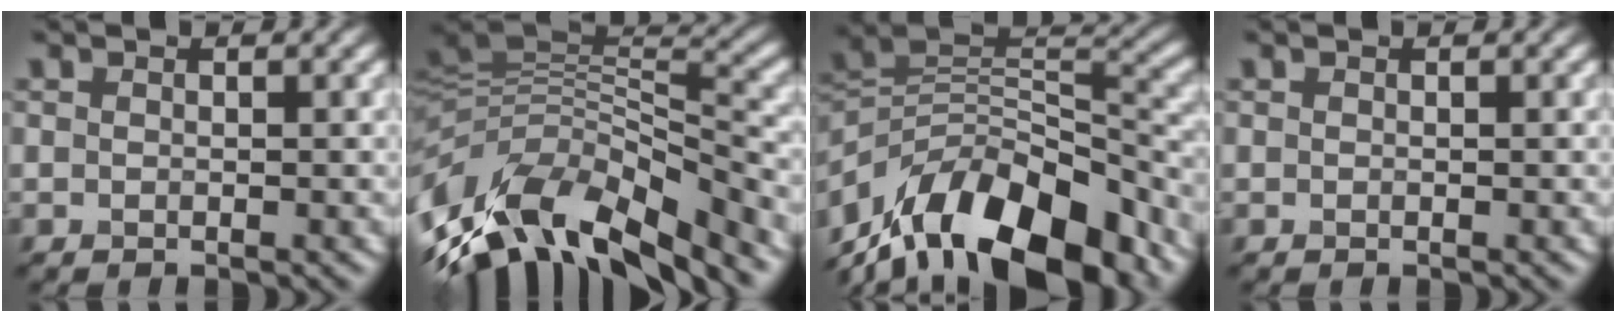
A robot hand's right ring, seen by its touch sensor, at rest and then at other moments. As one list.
[{"total": 12.2, "force": [-6.4, 5.2, 9.0], "torque": [-0.180, 0.018, -0.116]}, {"total": 14.3, "force": [-9.2, 6.6, 8.8], "torque": [-0.173, 0.026, -0.164]}, {"total": 0.0}]